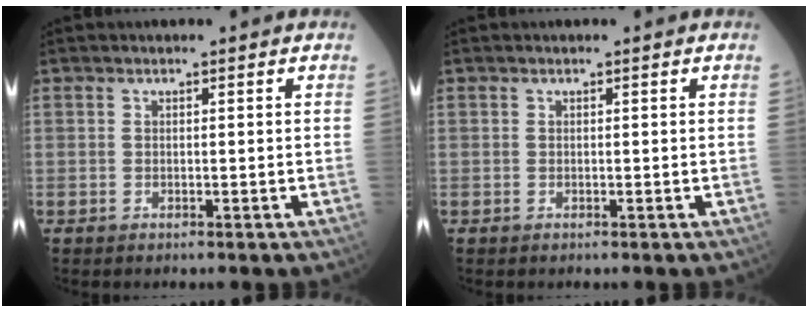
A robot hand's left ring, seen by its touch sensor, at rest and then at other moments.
{"total": 0.0}